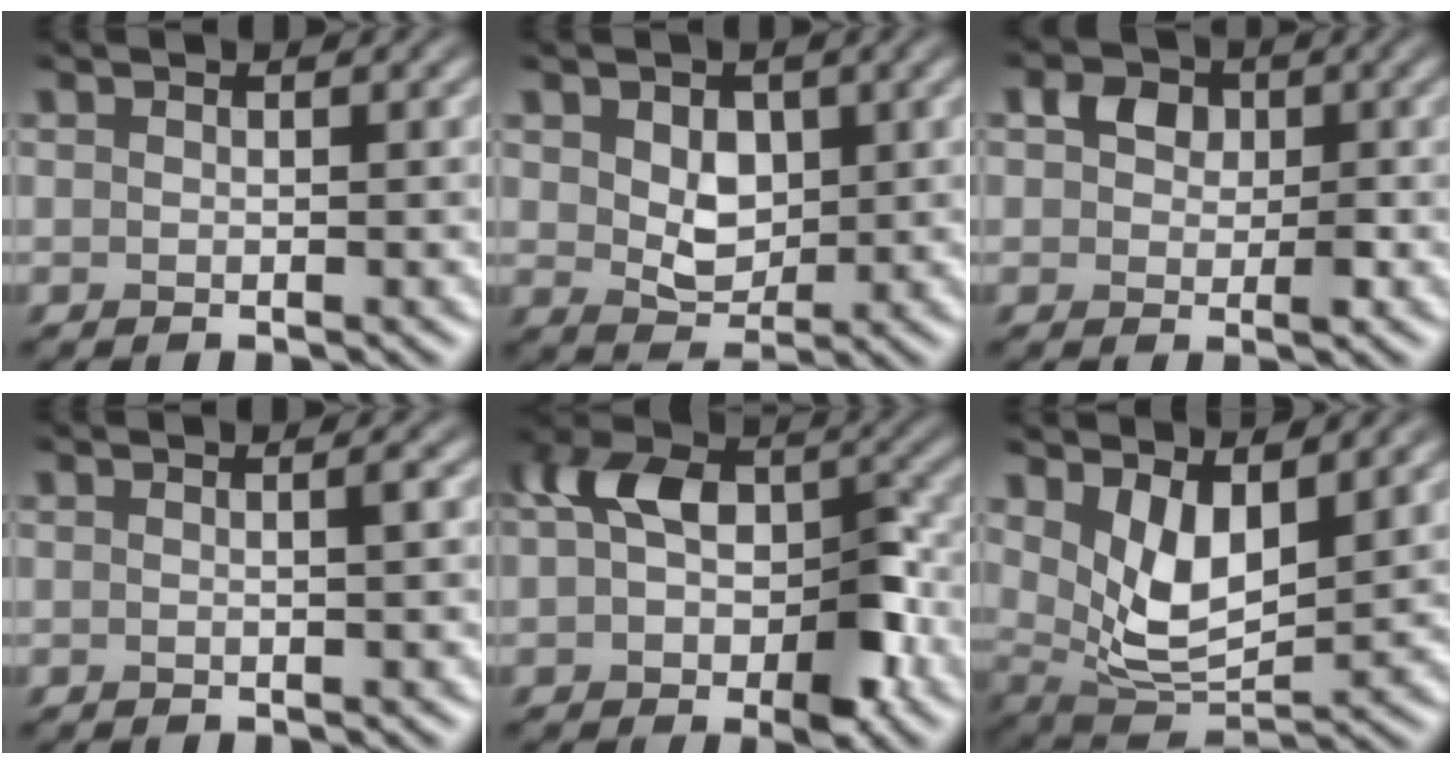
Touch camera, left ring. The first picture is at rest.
{"total": 3.1, "force": [0.3, 2.3, 2.1], "torque": [-0.041, -0.014, -0.004]}
{"total": 2.6, "force": [-0.1, 2.2, 1.5], "torque": [-0.026, -0.005, -0.014]}
{"total": 0.6, "force": [-0.3, -0.3, 0.4], "torque": [-0.008, -0.002, -0.009]}
{"total": 8.6, "force": [-1.1, 5.6, 6.4], "torque": [-0.096, 0.012, -0.036]}
{"total": 5.4, "force": [1.6, 2.6, 4.4], "torque": [-0.083, -0.024, 0.025]}